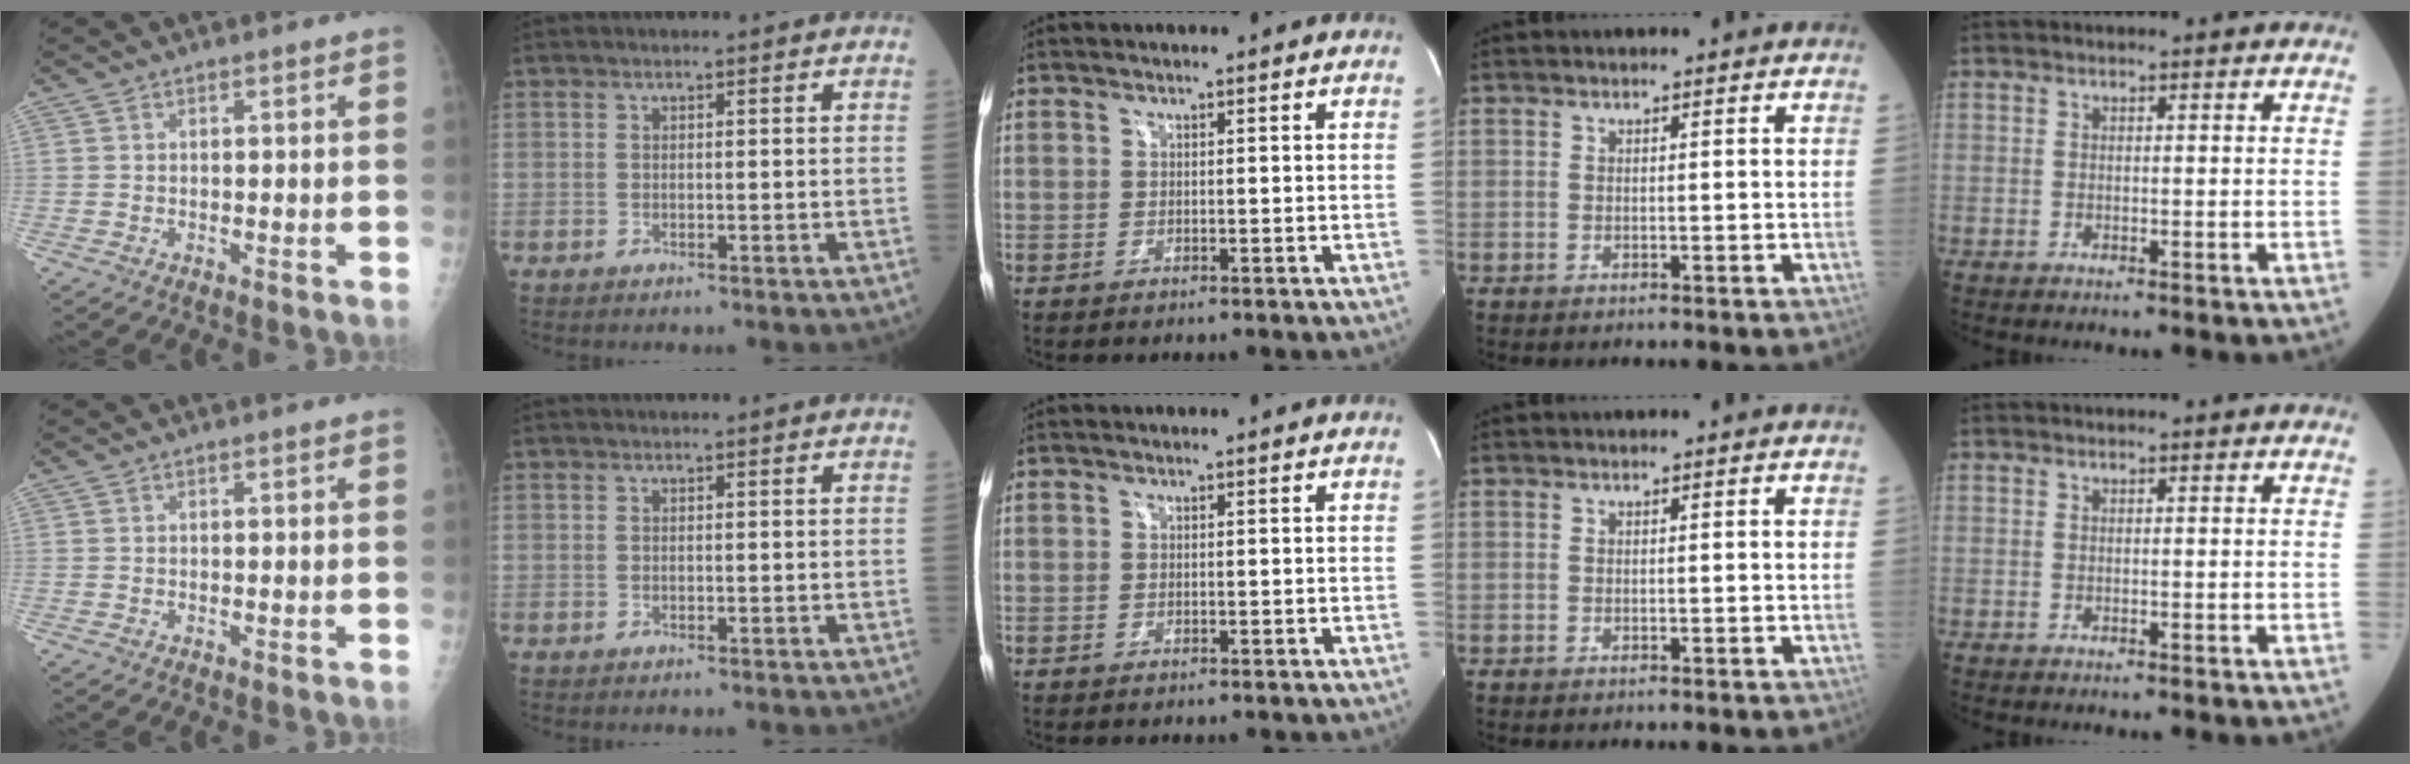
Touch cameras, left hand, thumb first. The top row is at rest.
{}